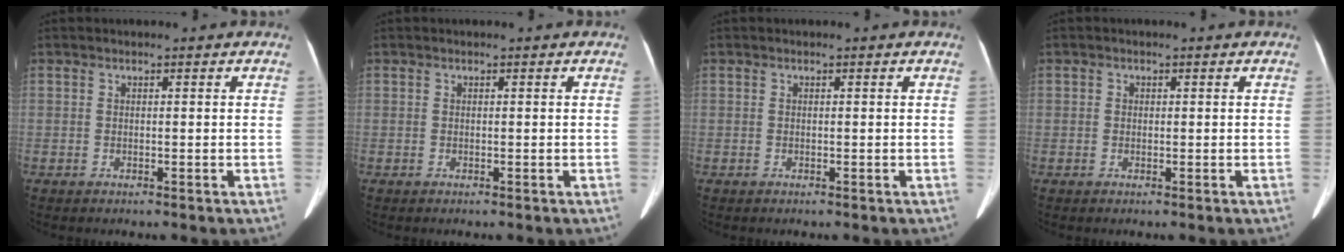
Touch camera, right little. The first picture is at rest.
{"total": 0.0}
{"total": 0.0}
{"total": 0.7, "force": [0.0, 0.7, 0.1], "torque": [-0.001, 0.003, 0.000]}